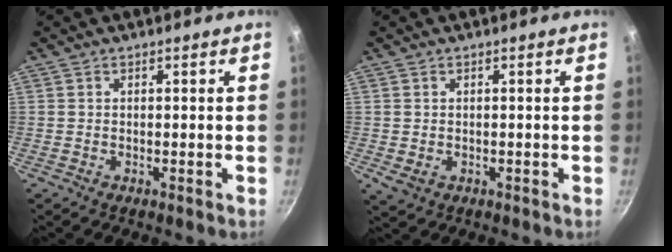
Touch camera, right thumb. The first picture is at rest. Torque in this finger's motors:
{"motor_torque": [1.48, 0.47, 0.64, -0.78, 0.04]}